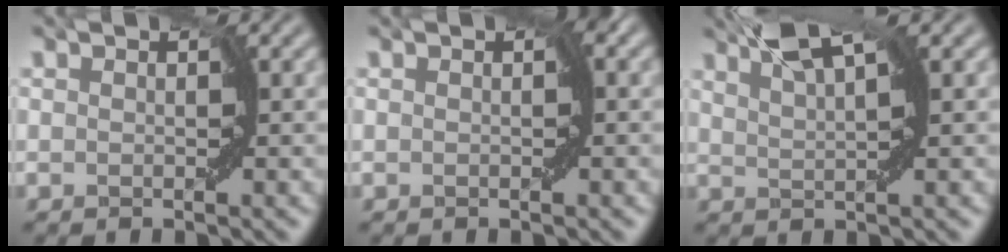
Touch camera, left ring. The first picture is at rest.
{"total": 1.2, "force": [0.0, 0.4, 1.1], "torque": [-0.021, 0.001, -0.004]}
{"total": 4.5, "force": [3.5, 0.3, 2.7], "torque": [-0.046, 0.016, 0.049]}